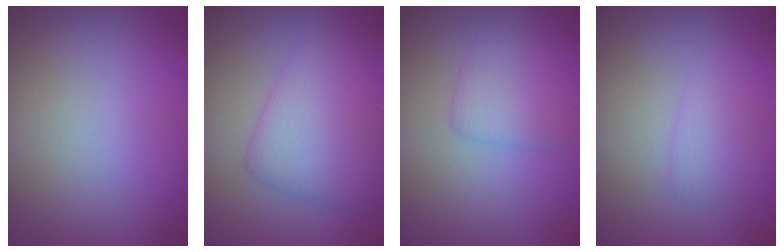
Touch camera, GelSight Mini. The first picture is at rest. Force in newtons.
{"total": 4.4, "press": 4.4, "slide": 0.0}
{"total": 2.6, "press": 2.6, "slide": 0.0}
{"total": 1.3, "press": 1.3, "slide": 0.0}